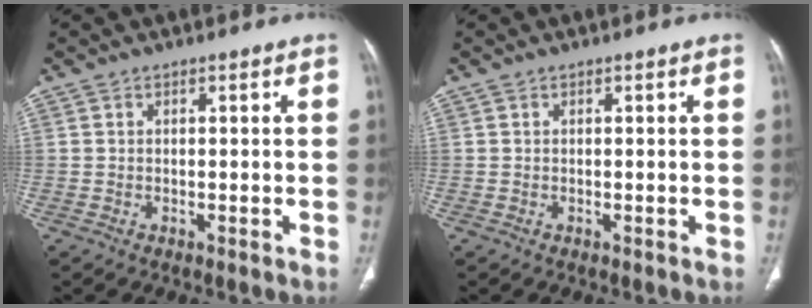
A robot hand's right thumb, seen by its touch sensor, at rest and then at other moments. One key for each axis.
{"total": 0.0}